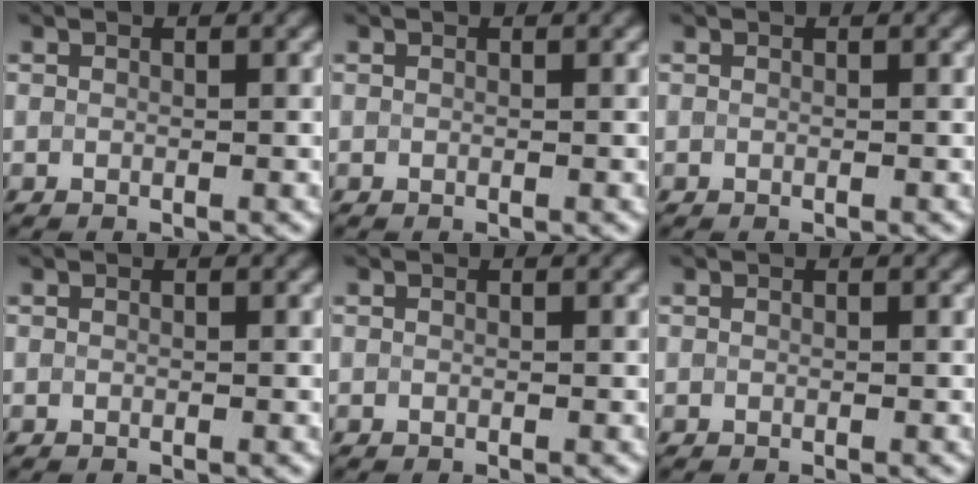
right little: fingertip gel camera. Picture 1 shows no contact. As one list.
[{"total": 0.0}, {"total": 0.0}, {"total": 0.0}, {"total": 0.0}, {"total": 0.0}]